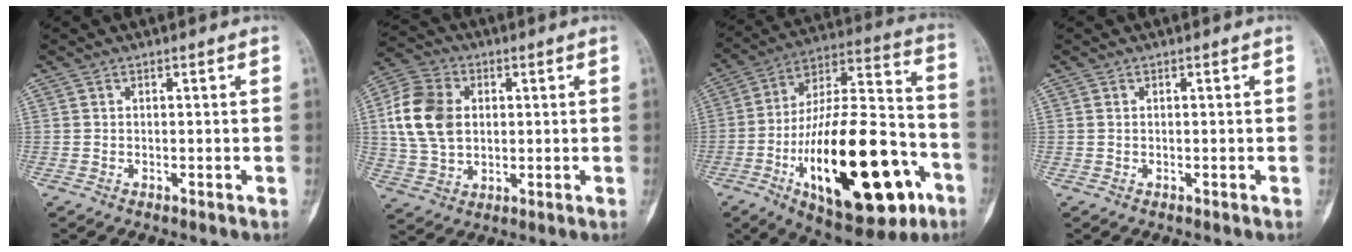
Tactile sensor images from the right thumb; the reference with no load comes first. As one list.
[{"total": 13.1, "force": [1.8, 9.7, 8.7], "torque": [-0.159, 0.006, 0.033]}, {"total": 32.3, "force": [-11.7, 13.5, 26.9], "torque": [-0.435, 0.054, -0.168]}, {"total": 0.0}]